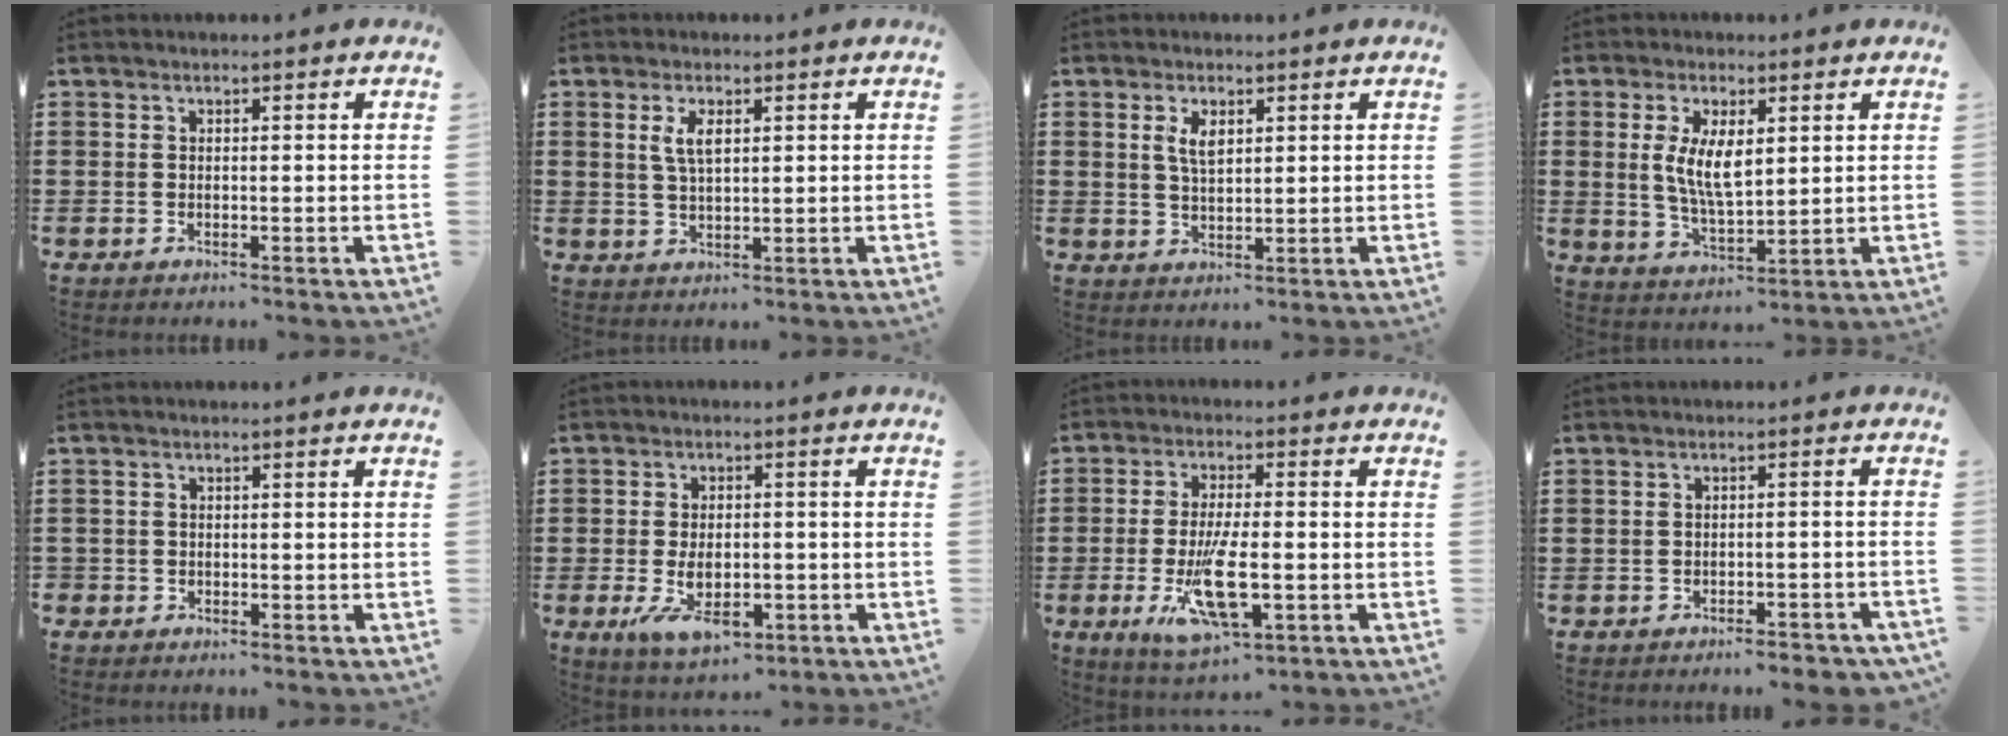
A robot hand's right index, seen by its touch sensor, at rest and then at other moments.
{"total": 3.7, "force": [1.2, 1.5, 3.1], "torque": [-0.068, 0.007, 0.020]}
{"total": 3.3, "force": [1.3, 1.3, 2.8], "torque": [-0.060, 0.005, 0.022]}
{"total": 6.9, "force": [1.2, 3.0, 6.1], "torque": [-0.123, 0.007, 0.021]}
{"total": 1.0, "force": [-0.6, 0.7, 0.0], "torque": [-0.003, 0.003, -0.015]}
{"total": 6.1, "force": [-2.0, 3.2, 4.8], "torque": [-0.092, -0.004, -0.038]}
{"total": 10.2, "force": [-2.9, 3.3, 9.2], "torque": [-0.178, -0.011, -0.045]}
{"total": 2.3, "force": [-2.2, 0.2, 0.7], "torque": [-0.015, 0.000, -0.045]}